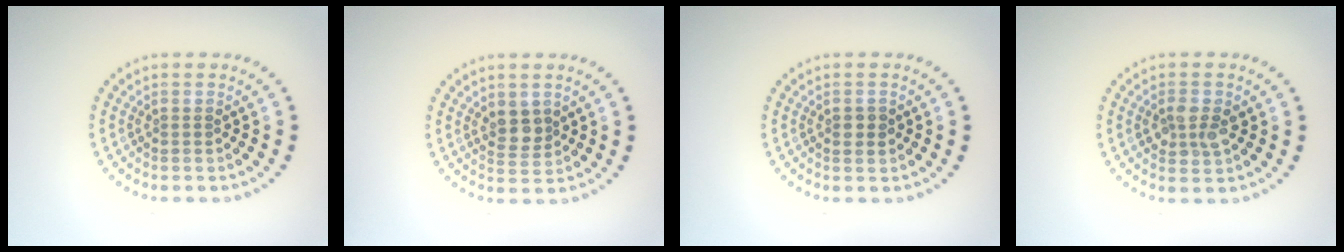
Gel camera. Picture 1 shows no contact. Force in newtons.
{"total": 2.0, "press": 1.8, "slide": 0.8}
{"total": 1.4, "press": 1.4, "slide": 0.2}
{"total": 2.3, "press": 2.3, "slide": 0.2}